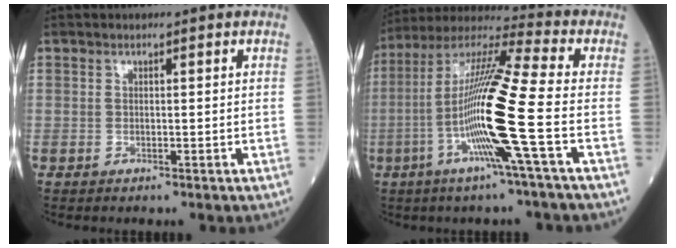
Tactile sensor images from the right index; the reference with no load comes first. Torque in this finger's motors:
{"motor_torque": [1.36, -0.78, 1.06, 0.21]}